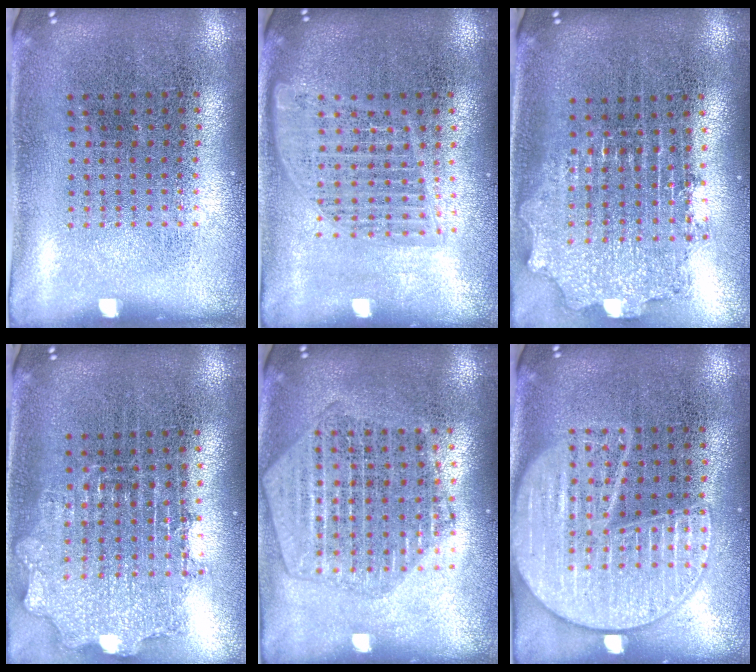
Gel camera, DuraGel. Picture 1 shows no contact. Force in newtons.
{"total": 1.6, "press": 1.4, "slide": 0.7}
{"total": 2.1, "press": 1.6, "slide": 1.3}
{"total": 1.9, "press": 1.5, "slide": 1.1}
{"total": 2.0, "press": 1.8, "slide": 0.8}
{"total": 2.5, "press": 2.5, "slide": 0.2}